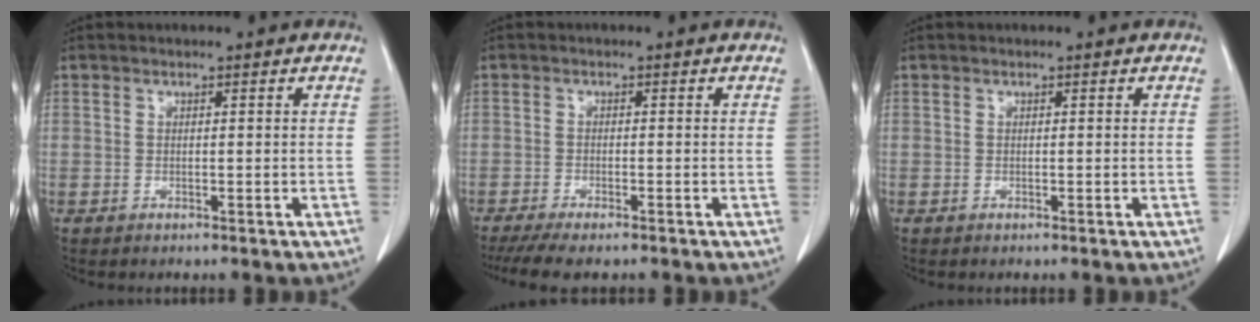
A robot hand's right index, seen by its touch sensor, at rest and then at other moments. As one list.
[{"total": 7.2, "force": [-5.5, 2.1, 4.2], "torque": [-0.070, -0.012, -0.087]}, {"total": 0.0}]